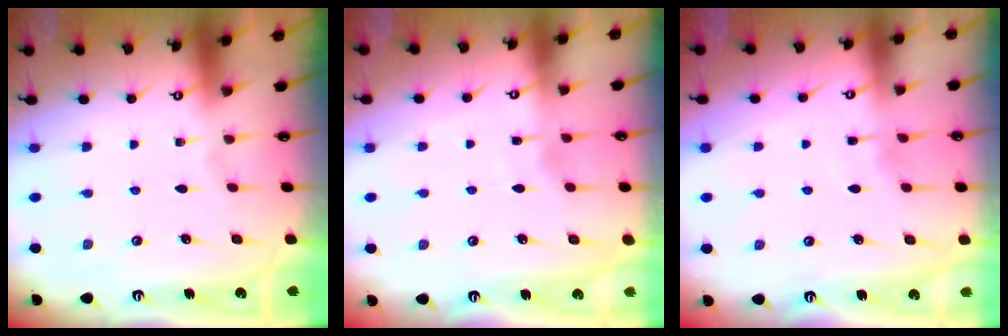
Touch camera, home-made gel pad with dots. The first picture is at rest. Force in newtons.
{"total": 2.6, "press": 2.5, "slide": 0.2}
{"total": 3.4, "press": 3.3, "slide": 0.5}